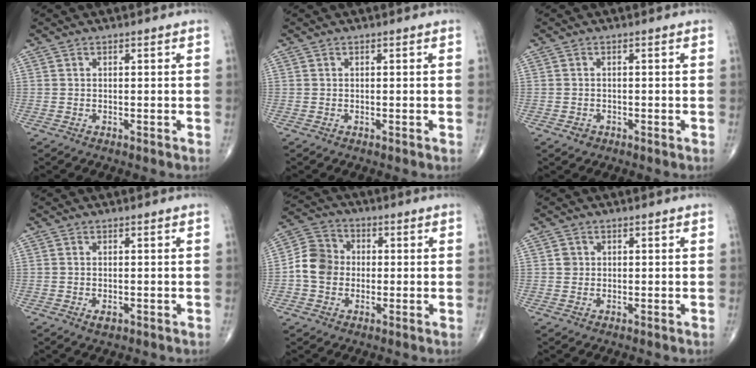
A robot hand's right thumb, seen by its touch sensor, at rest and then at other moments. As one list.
[{"total": 0.0}, {"total": 1.4, "force": [-0.7, 1.1, 0.5], "torque": [-0.002, 0.005, -0.009]}, {"total": 1.6, "force": [-0.6, 0.9, 1.2], "torque": [-0.018, 0.000, -0.008]}, {"total": 8.3, "force": [-0.7, 7.2, 4.1], "torque": [-0.060, 0.025, -0.026]}, {"total": 1.4, "force": [0.2, 1.4, 0.4], "torque": [0.001, 0.002, 0.003]}]